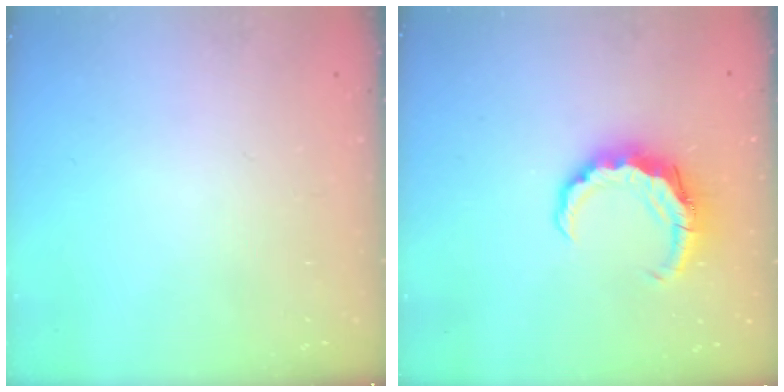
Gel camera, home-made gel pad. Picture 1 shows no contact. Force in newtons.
{"total": 8.0, "press": 7.9, "slide": 1.0}